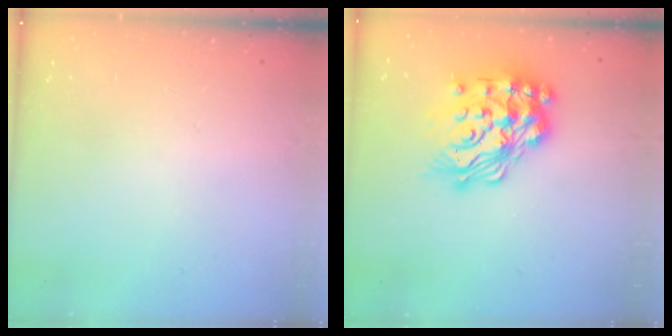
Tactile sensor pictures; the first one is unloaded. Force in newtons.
{"total": 26.4, "press": 26.3, "slide": 2.0}